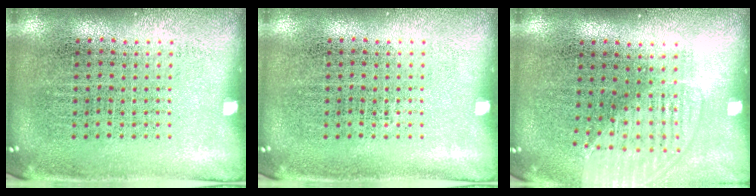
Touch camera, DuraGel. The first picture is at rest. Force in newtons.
{"total": 0.0}
{"total": 1.4, "press": 1.2, "slide": 0.7}